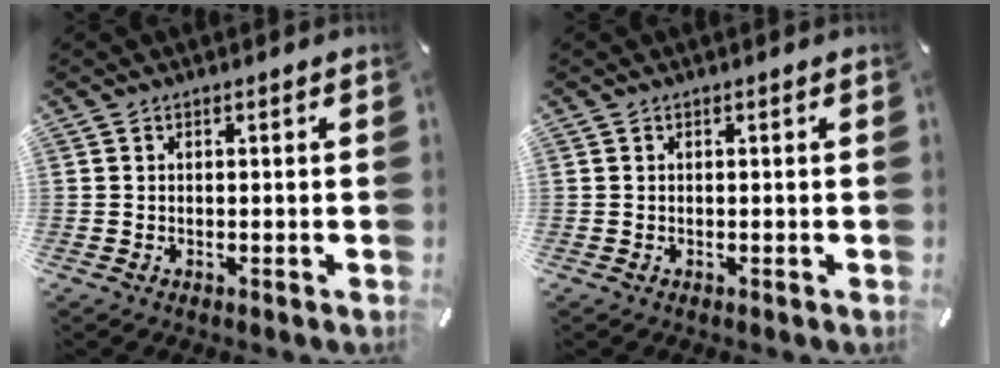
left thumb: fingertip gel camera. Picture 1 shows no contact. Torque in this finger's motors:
{"motor_torque": [0.00, 0.00, -0.02, -0.03, 0.00]}